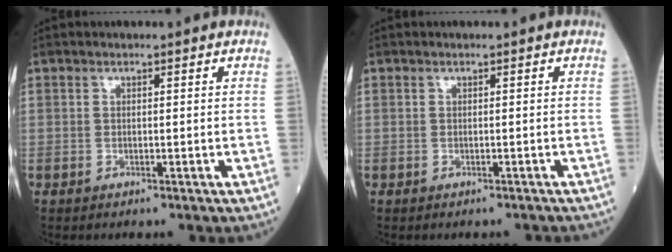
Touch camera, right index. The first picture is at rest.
{"total": 1.2, "force": [-1.1, 0.3, 0.2], "torque": [-0.007, -0.002, -0.015]}